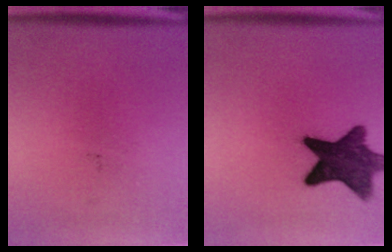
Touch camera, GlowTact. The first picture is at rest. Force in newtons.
{"total": 12.3}